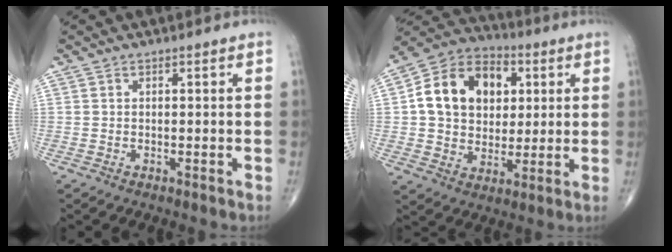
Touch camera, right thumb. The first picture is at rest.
{"total": 17.0, "force": [3.6, 12.9, 10.5], "torque": [-0.145, 0.010, 0.056]}